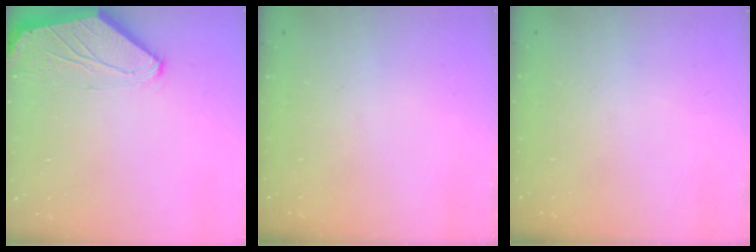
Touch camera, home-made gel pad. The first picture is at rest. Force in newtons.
{"total": 0.0}
{"total": 0.0}